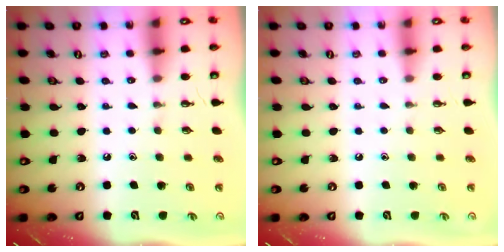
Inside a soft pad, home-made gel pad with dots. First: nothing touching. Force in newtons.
{"total": 0.0}